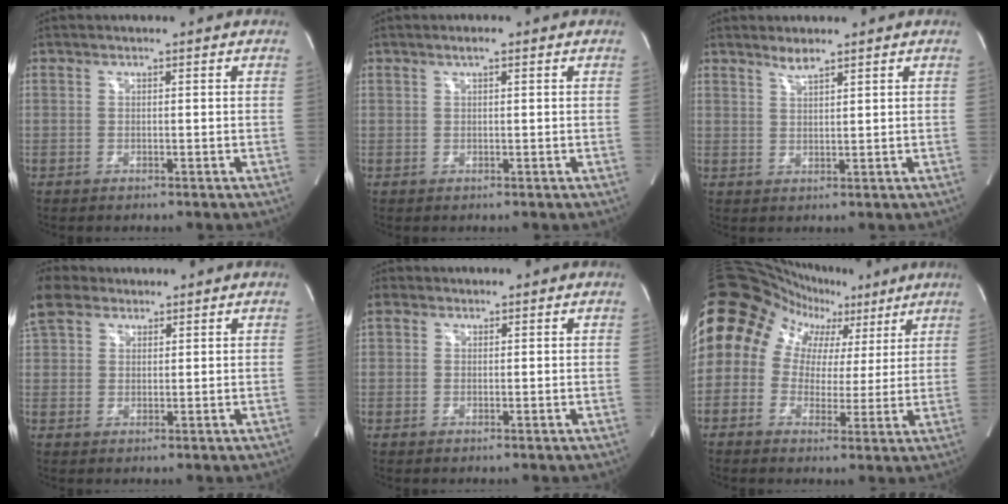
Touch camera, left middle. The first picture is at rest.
{"total": 1.3, "force": [0.8, 0.1, 1.0], "torque": [-0.022, 0.004, 0.014]}
{"total": 2.2, "force": [2.0, 0.0, 1.0], "torque": [-0.025, -0.002, 0.039]}
{"total": 6.3, "force": [5.2, 2.8, 2.3], "torque": [-0.073, 0.023, 0.110]}
{"total": 1.1, "force": [0.9, 0.6, 0.1], "torque": [-0.013, 0.009, 0.020]}
{"total": 15.7, "force": [6.6, 12.4, 6.8], "torque": [-0.129, 0.072, 0.103]}